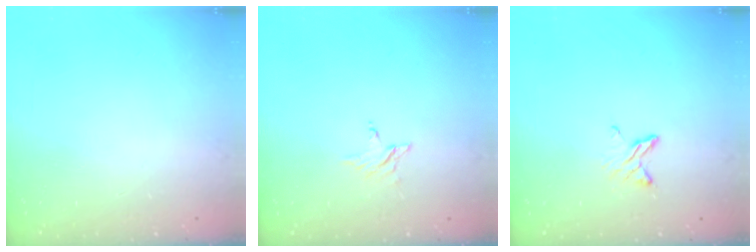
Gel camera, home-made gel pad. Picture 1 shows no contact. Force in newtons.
{"total": 2.7, "press": 2.7, "slide": 0.3}
{"total": 4.3, "press": 4.2, "slide": 0.5}